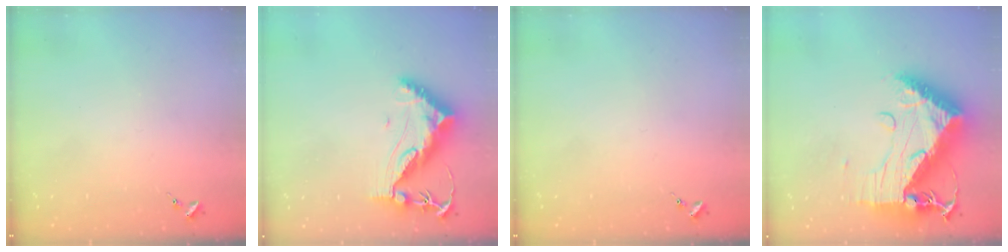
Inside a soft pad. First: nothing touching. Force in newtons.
{"total": 12.9, "press": 12.8, "slide": 1.5}
{"total": 0.0}
{"total": 20.9, "press": 20.8, "slide": 1.9}